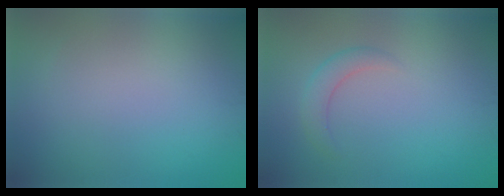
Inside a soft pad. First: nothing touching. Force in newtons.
{"total": 2.0, "press": 2.0, "slide": 0.1}